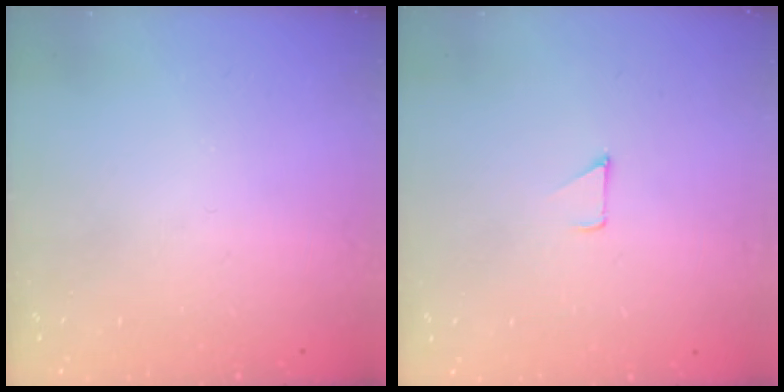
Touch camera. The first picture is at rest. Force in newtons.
{"total": 2.9, "press": 2.8, "slide": 0.3}